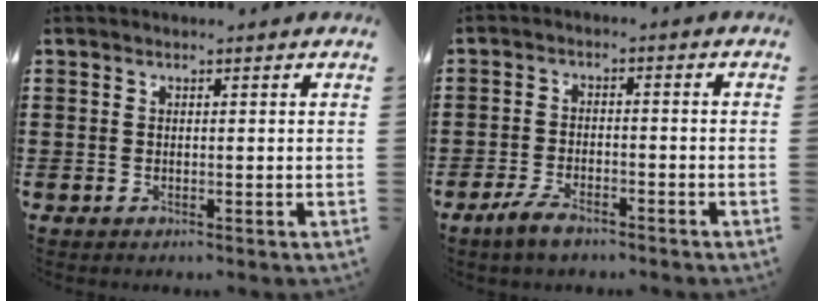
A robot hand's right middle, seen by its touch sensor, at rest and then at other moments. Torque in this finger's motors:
{"motor_torque": [2.14, 0.00, 0.06, 0.03]}